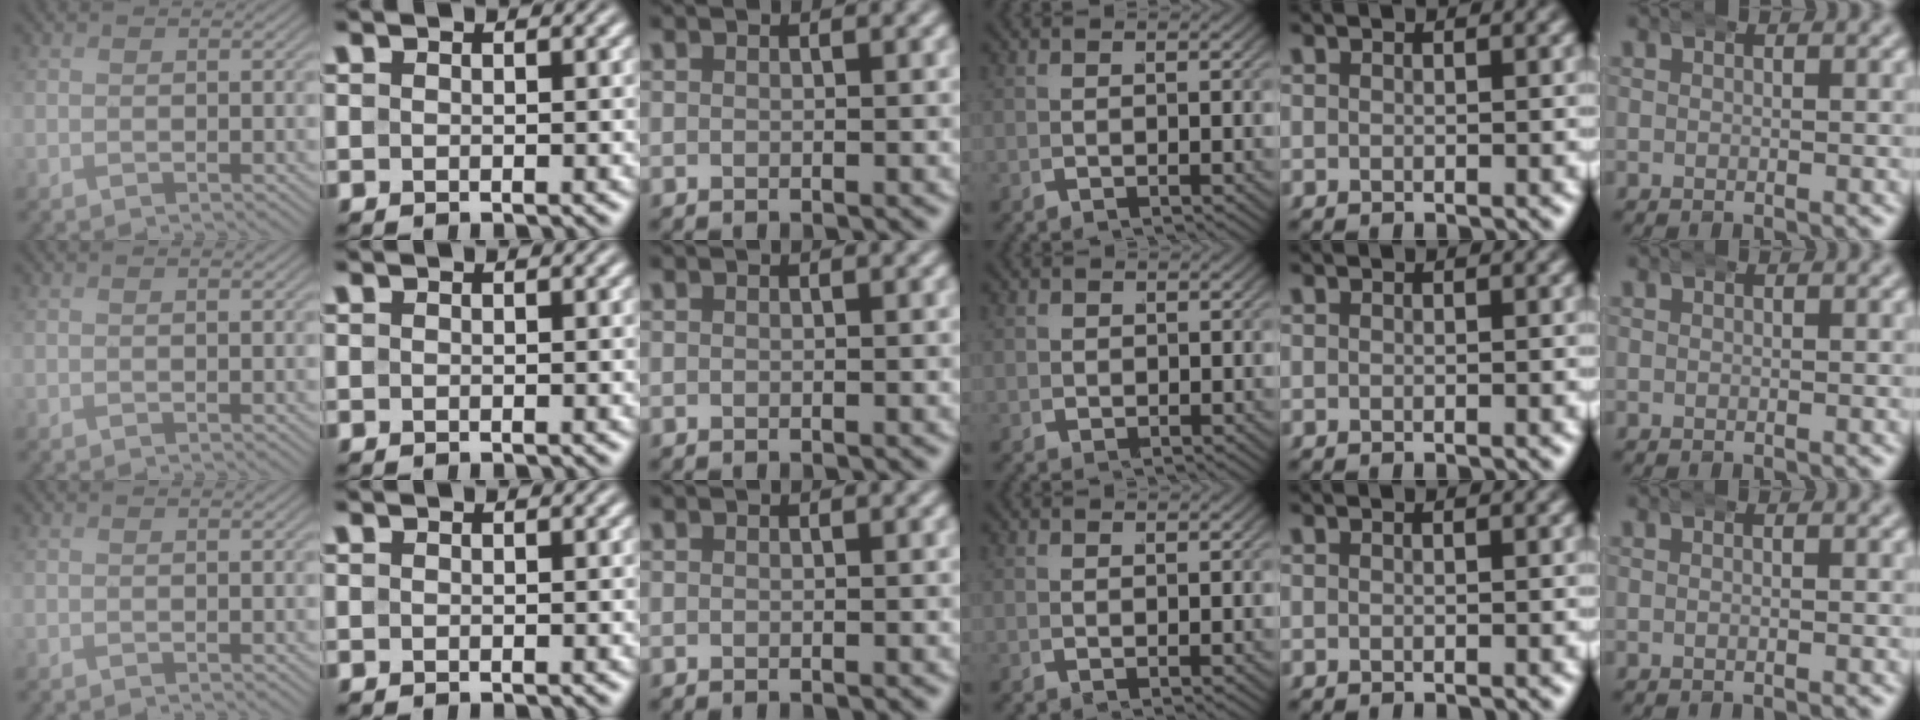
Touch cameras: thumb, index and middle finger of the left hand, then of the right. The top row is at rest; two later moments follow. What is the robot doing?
{"motion": "wrap", "object": "bandana"}